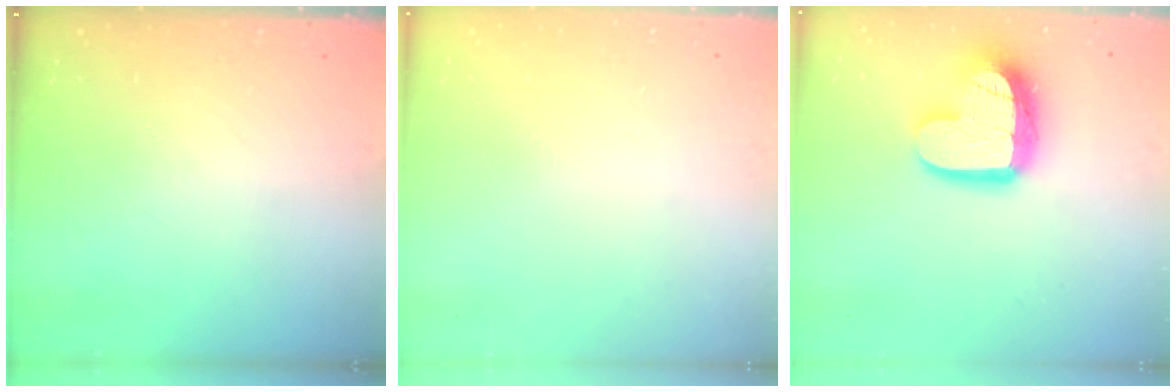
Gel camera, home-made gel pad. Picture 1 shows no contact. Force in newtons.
{"total": 0.0}
{"total": 17.3, "press": 17.3, "slide": 1.7}